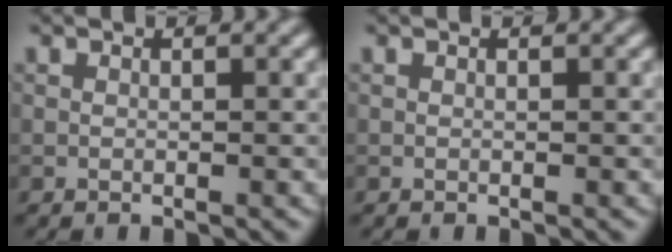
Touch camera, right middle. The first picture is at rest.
{"total": 0.0}